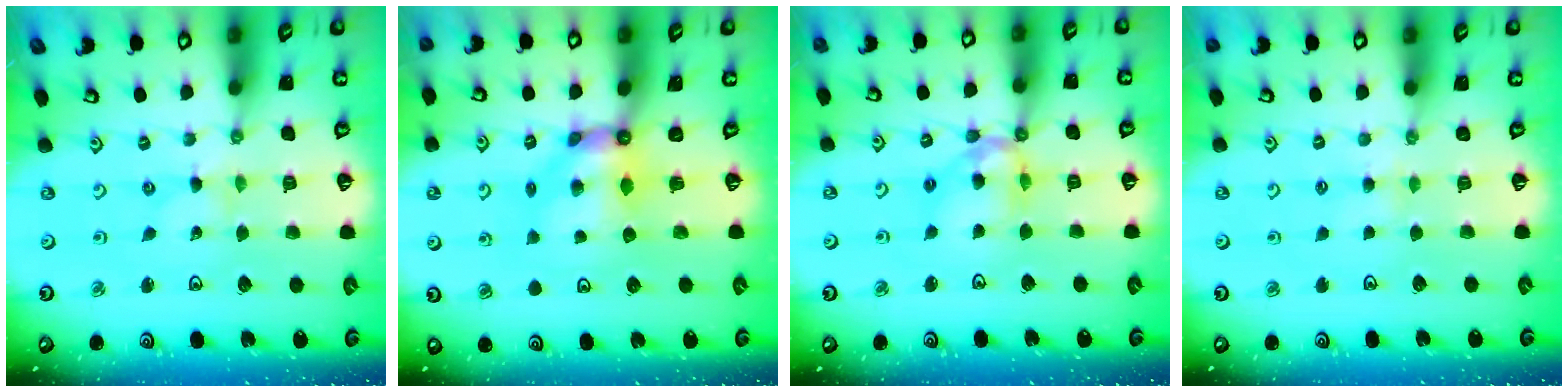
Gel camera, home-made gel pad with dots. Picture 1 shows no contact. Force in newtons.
{"total": 7.2, "press": 7.2, "slide": 0.3}
{"total": 11.5, "press": 11.4, "slide": 1.1}
{"total": 2.9, "press": 2.8, "slide": 0.6}